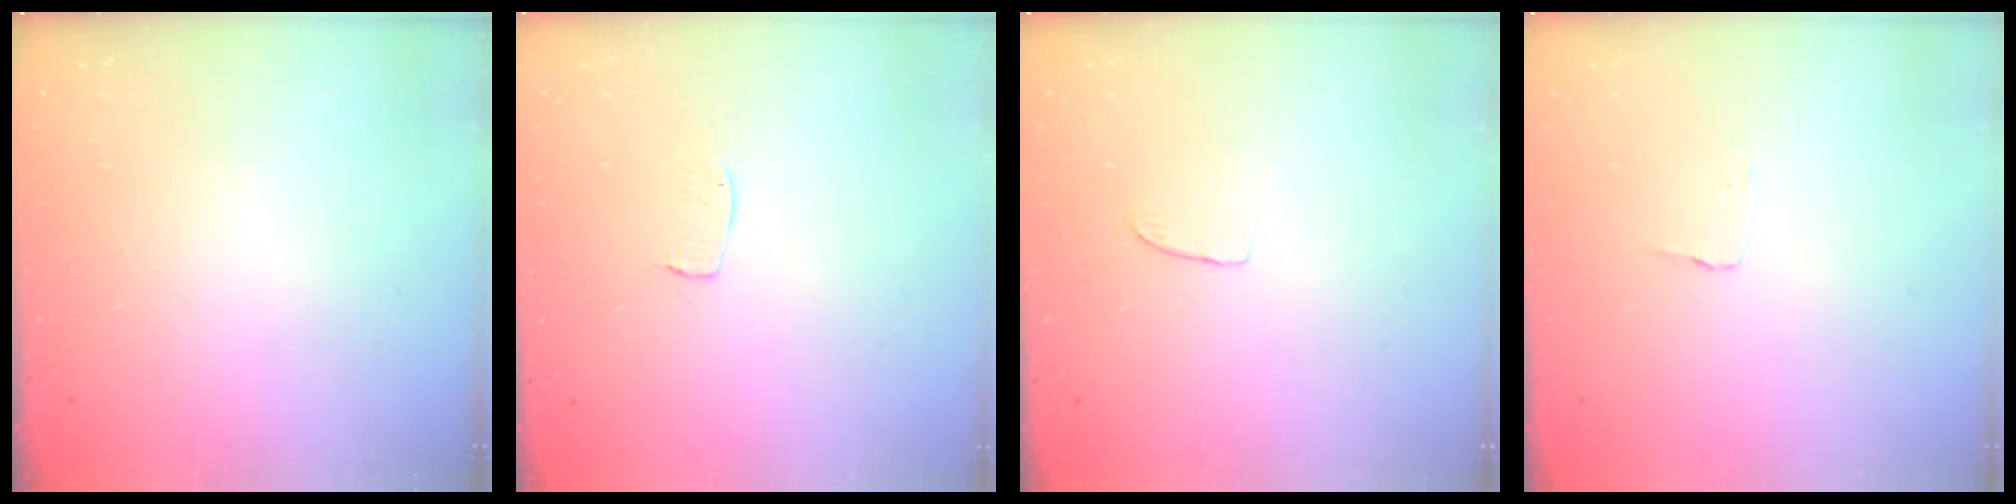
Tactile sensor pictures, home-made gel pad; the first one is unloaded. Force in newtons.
{"total": 4.5, "press": 4.5, "slide": 0.3}
{"total": 2.5, "press": 2.5, "slide": 0.1}
{"total": 2.6, "press": 2.6, "slide": 0.2}